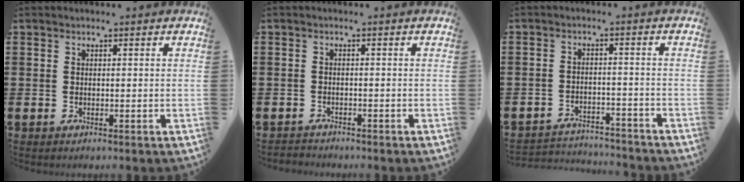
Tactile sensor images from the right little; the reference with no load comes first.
{"total": 1.0, "force": [-0.9, 0.1, -0.1], "torque": [0.000, 0.002, -0.020]}
{"total": 2.9, "force": [-2.9, 0.3, 0.0], "torque": [-0.006, 0.002, -0.064]}